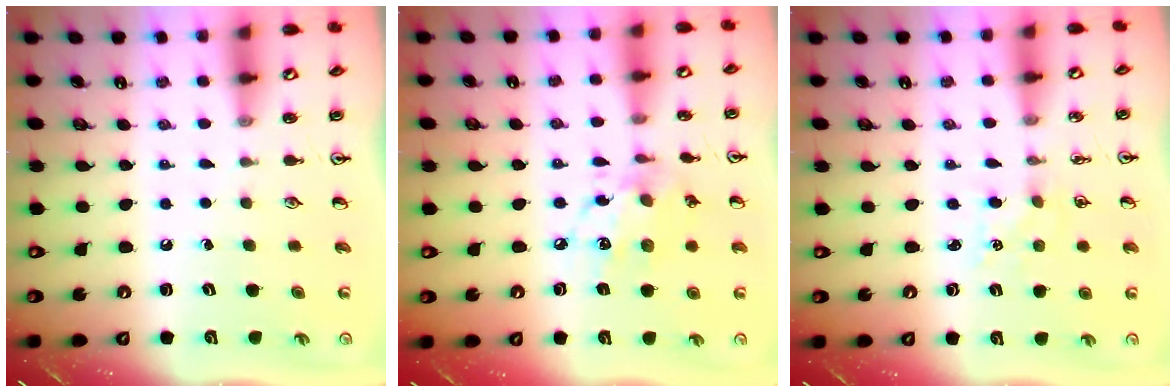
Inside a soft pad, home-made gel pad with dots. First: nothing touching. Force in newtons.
{"total": 10.4, "press": 10.4, "slide": 0.6}
{"total": 2.8, "press": 2.8, "slide": 0.3}